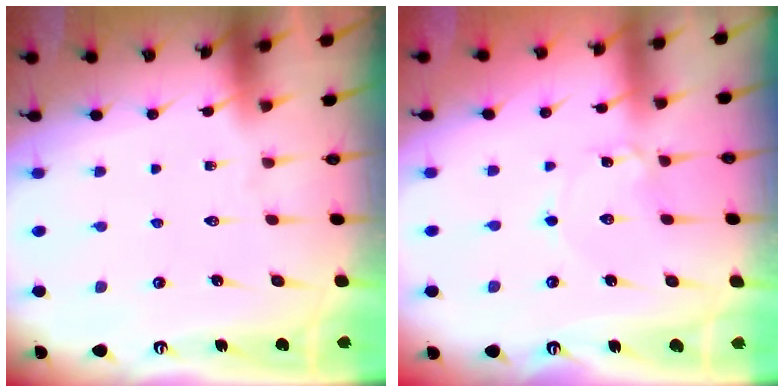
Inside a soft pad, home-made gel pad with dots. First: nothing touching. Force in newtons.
{"total": 1.0, "press": 1.0, "slide": 0.0}